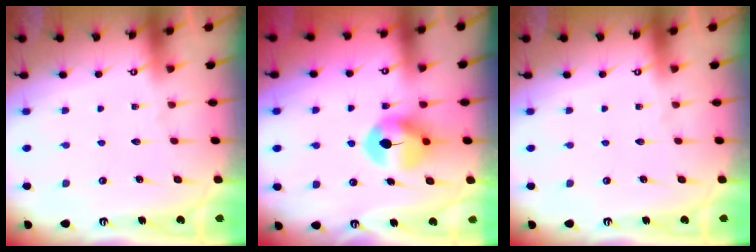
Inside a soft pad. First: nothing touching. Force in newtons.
{"total": 7.2, "press": 7.2, "slide": 0.6}
{"total": 0.0}